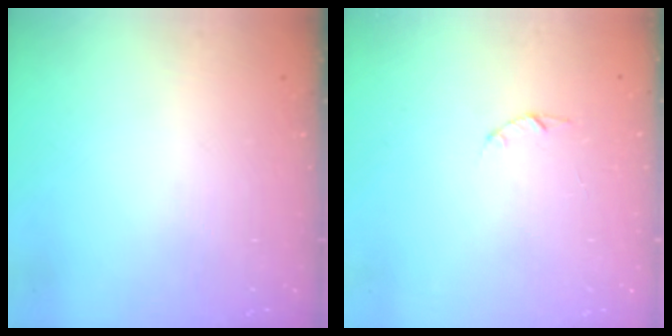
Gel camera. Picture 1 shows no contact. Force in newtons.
{"total": 1.4, "press": 1.4, "slide": 0.3}